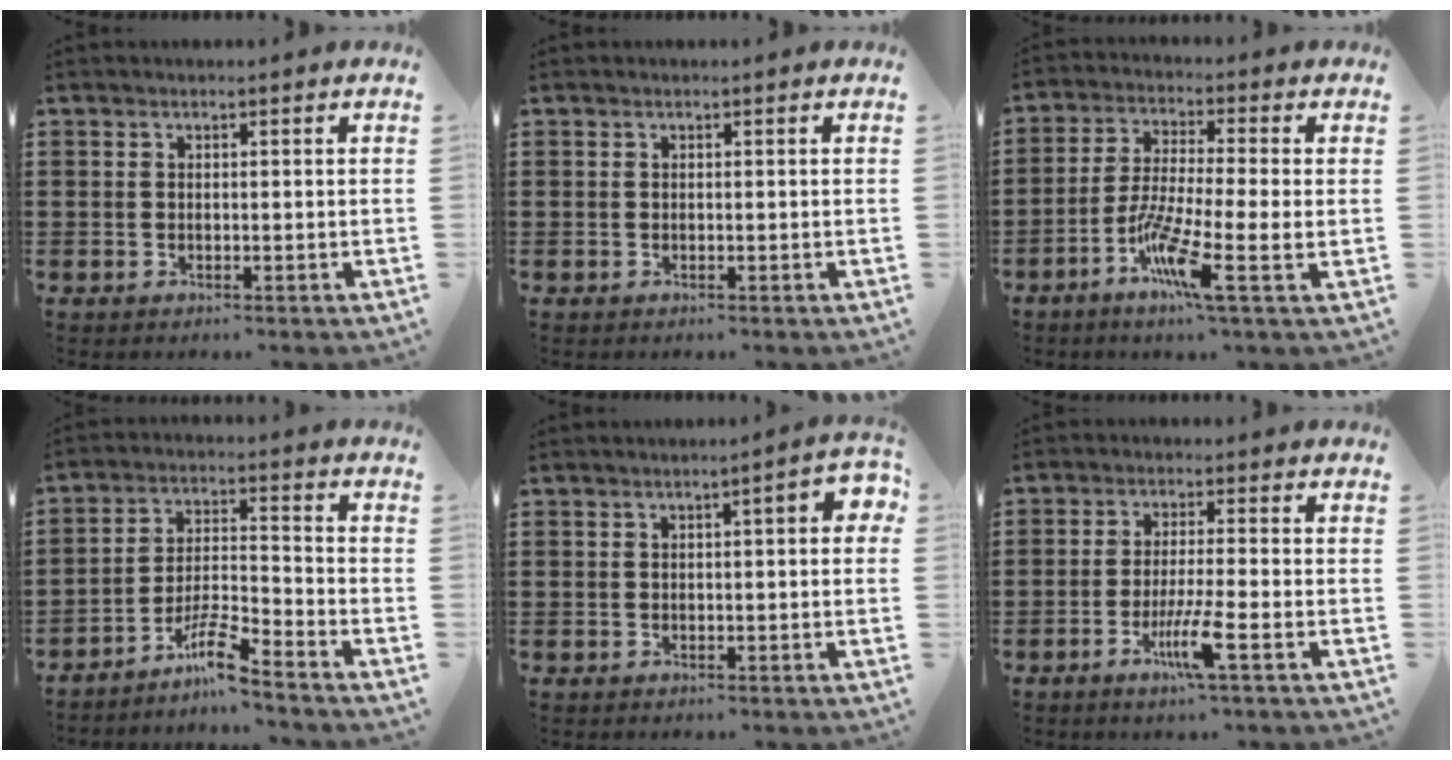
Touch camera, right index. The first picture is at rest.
{"total": 0.0}
{"total": 10.0, "force": [-4.0, 0.7, 9.1], "torque": [-0.187, -0.014, -0.076]}
{"total": 6.9, "force": [-5.8, 0.6, 3.8], "torque": [-0.079, 0.004, -0.112]}
{"total": 2.7, "force": [0.1, 0.4, 2.7], "torque": [-0.038, 0.000, -0.001]}
{"total": 6.2, "force": [-2.9, 0.0, 5.4], "torque": [-0.108, -0.017, -0.054]}